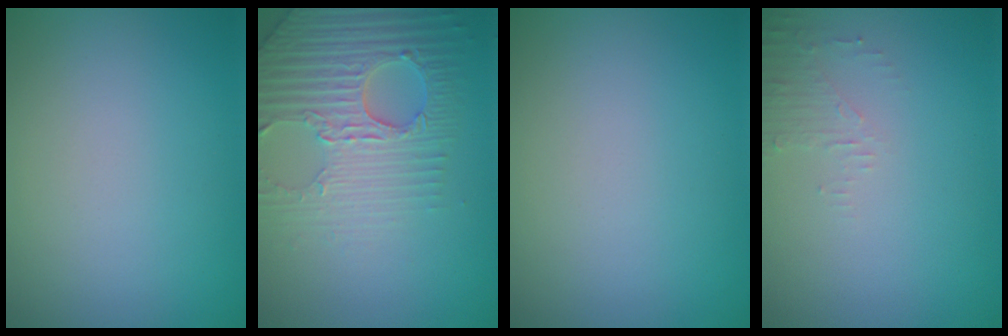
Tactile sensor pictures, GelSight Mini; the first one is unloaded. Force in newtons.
{"total": 4.8, "press": 4.5, "slide": 1.7}
{"total": 0.0}
{"total": 1.6, "press": 1.5, "slide": 0.4}